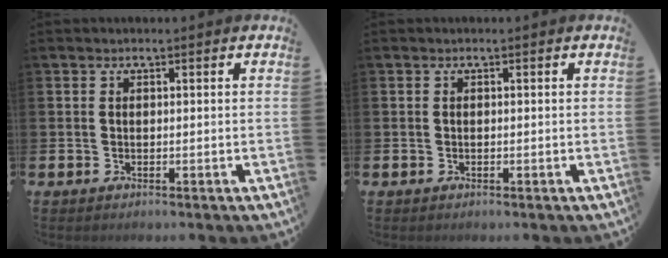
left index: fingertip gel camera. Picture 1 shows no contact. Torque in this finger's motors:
{"motor_torque": [-0.17, -0.08, -0.04, -0.01]}